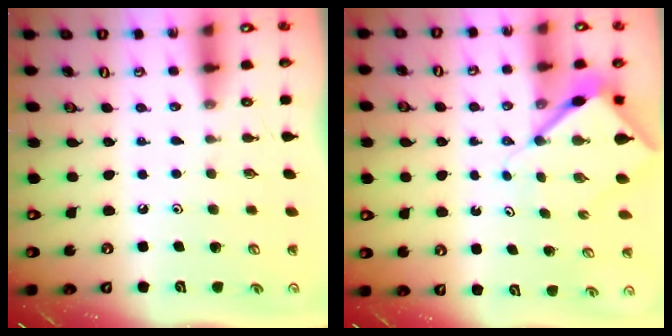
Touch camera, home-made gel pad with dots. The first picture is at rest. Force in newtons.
{"total": 7.4, "press": 7.4, "slide": 0.7}